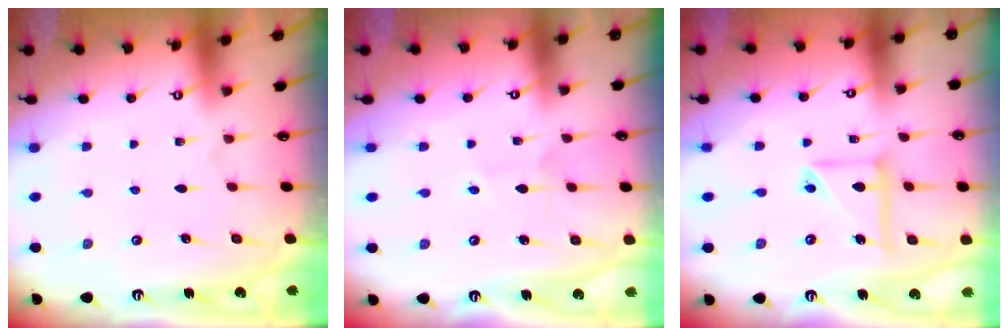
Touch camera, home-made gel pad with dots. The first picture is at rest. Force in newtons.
{"total": 2.8, "press": 2.8, "slide": 0.3}
{"total": 10.4, "press": 10.3, "slide": 1.0}